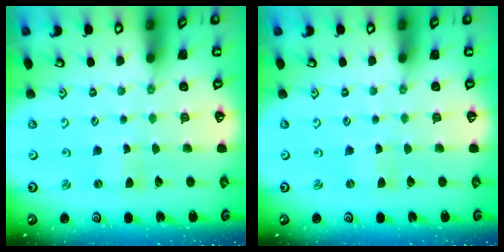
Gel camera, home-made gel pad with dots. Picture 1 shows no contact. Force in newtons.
{"total": 0.0}